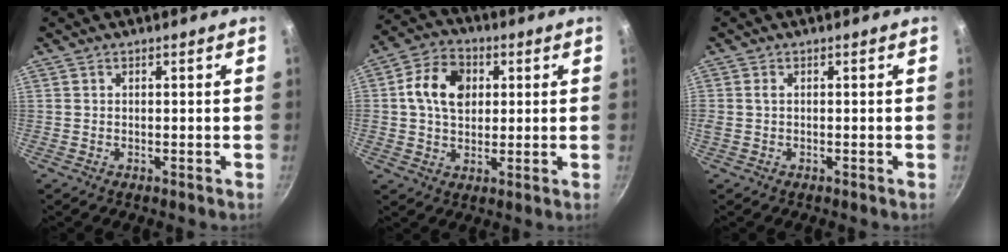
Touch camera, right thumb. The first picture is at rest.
{"total": 10.4, "force": [2.0, 7.7, 6.6], "torque": [-0.097, 0.007, 0.022]}
{"total": 0.8, "force": [0.0, 0.6, 0.6], "torque": [-0.012, 0.000, -0.001]}